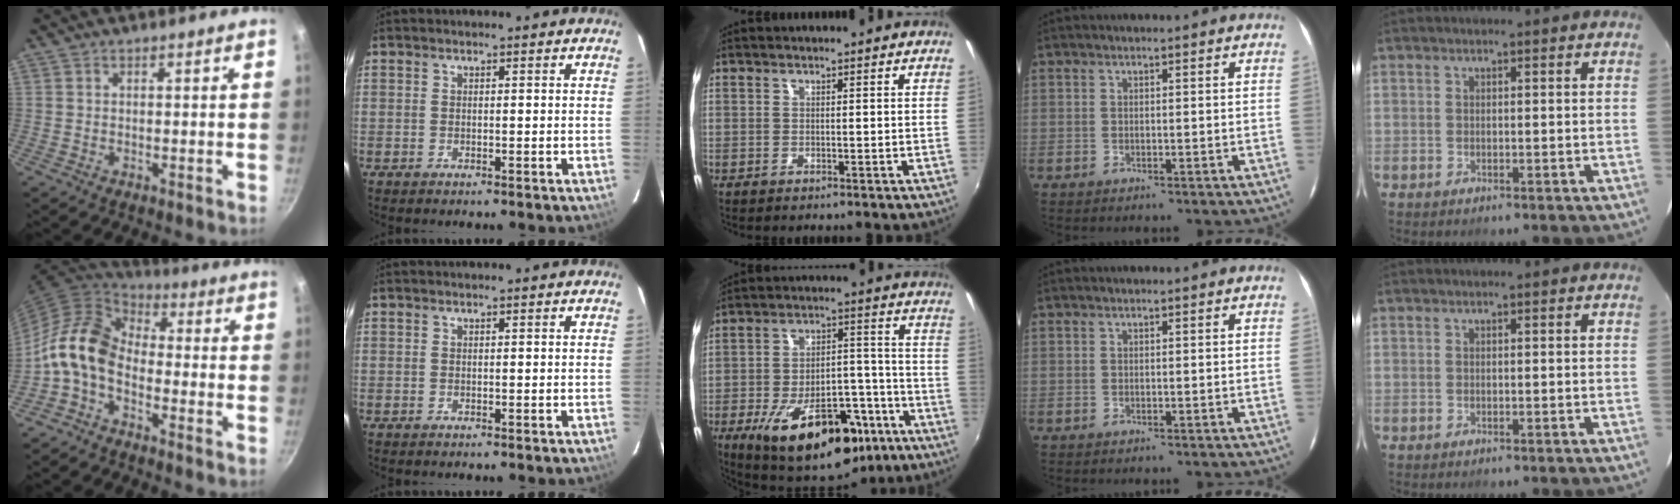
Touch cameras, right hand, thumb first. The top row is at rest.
{"thumb": {"total": 12.4, "force": [-3.3, 8.1, 8.7], "torque": [-0.152, 0.050, -0.089]}, "middle": {"total": 21.7, "force": [-12.6, 10.1, 14.4], "torque": [-0.246, 0.002, -0.167]}}